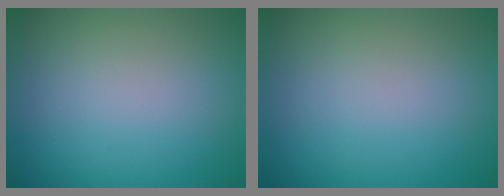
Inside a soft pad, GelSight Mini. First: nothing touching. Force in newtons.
{"total": 0.0}